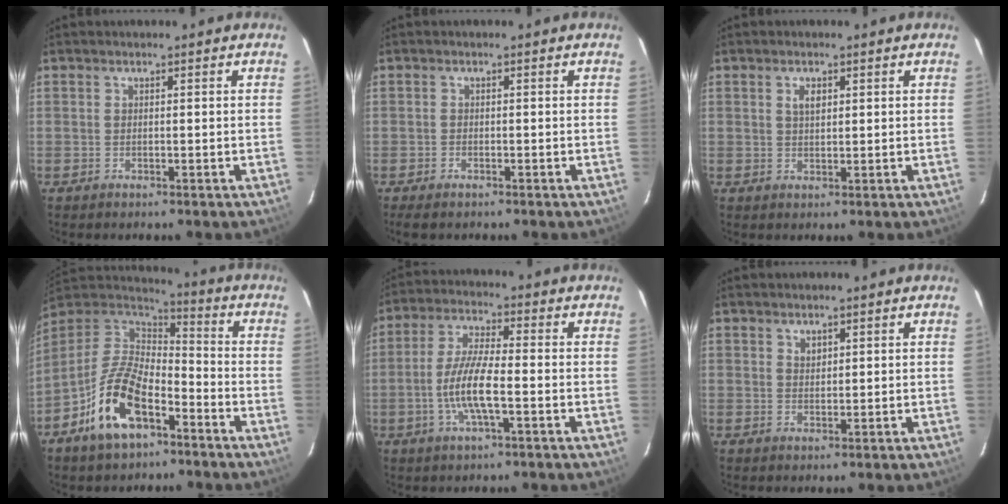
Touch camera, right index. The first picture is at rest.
{"total": 2.3, "force": [-1.8, 1.1, 1.0], "torque": [-0.027, -0.005, -0.033]}
{"total": 2.3, "force": [0.9, 1.3, 1.7], "torque": [-0.029, 0.003, 0.016]}
{"total": 15.9, "force": [-8.5, 7.6, 11.1], "torque": [-0.229, -0.001, -0.156]}
{"total": 8.7, "force": [-2.5, 1.6, 8.2], "torque": [-0.167, -0.001, -0.051]}
{"total": 1.5, "force": [1.0, 1.0, 0.5], "torque": [-0.006, 0.002, 0.018]}